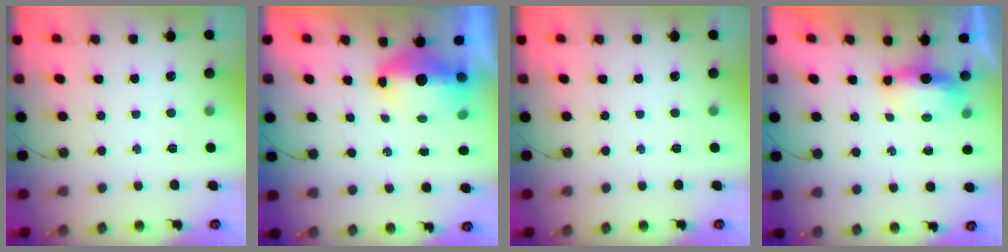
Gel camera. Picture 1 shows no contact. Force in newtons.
{"total": 7.5, "press": 7.4, "slide": 1.2}
{"total": 0.0}
{"total": 6.3, "press": 6.2, "slide": 1.0}